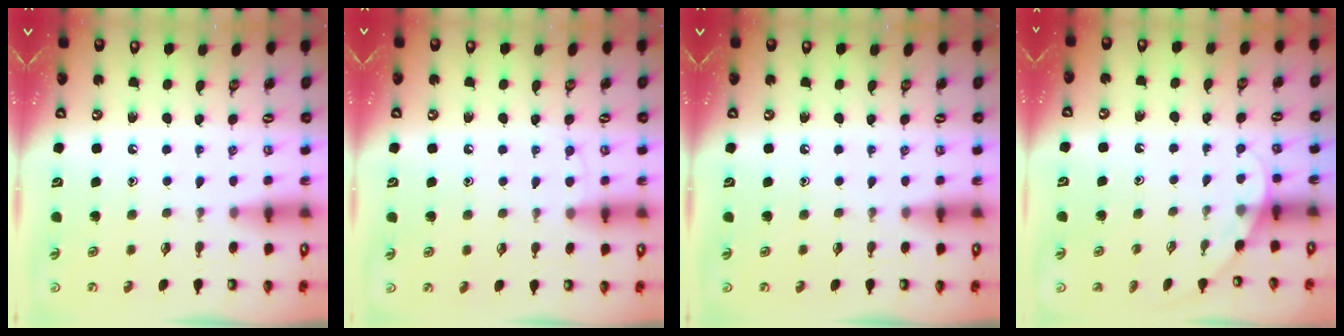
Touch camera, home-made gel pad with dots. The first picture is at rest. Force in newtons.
{"total": 4.7, "press": 4.7, "slide": 0.6}
{"total": 0.0}
{"total": 2.8, "press": 2.8, "slide": 0.1}